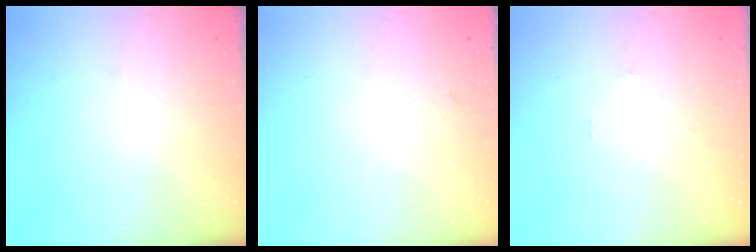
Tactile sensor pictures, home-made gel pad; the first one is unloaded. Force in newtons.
{"total": 2.0, "press": 2.0, "slide": 0.2}
{"total": 0.0}